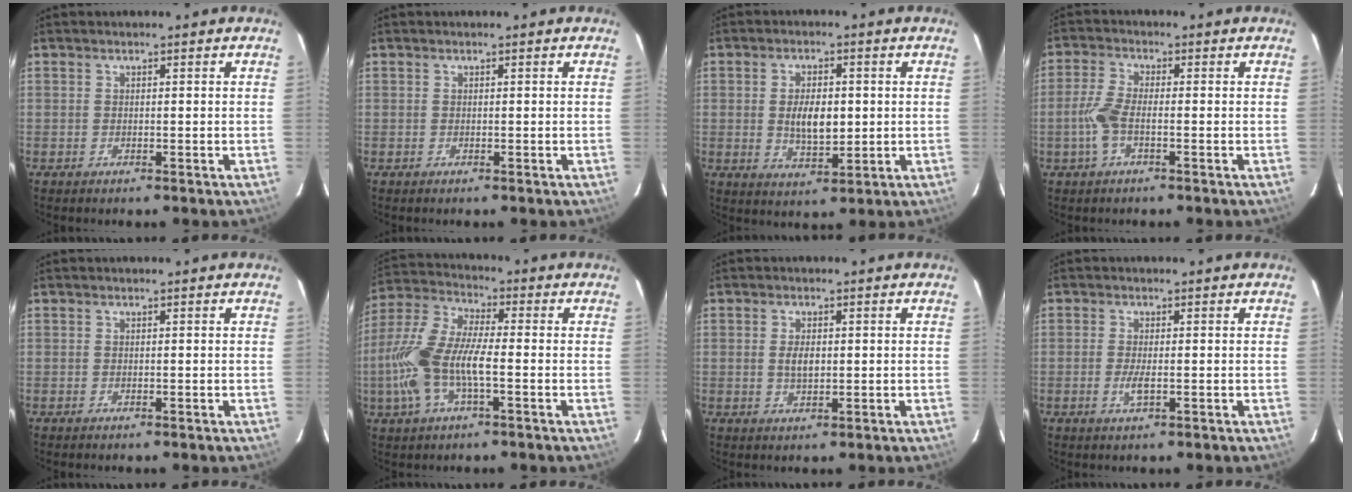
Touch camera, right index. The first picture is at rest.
{"total": 0.0}
{"total": 7.1, "force": [0.2, 3.6, 6.1], "torque": [-0.112, -0.002, 0.008]}
{"total": 5.0, "force": [-1.6, 1.4, 4.5], "torque": [-0.106, 0.004, -0.033]}
{"total": 0.0}
{"total": 13.7, "force": [-3.0, 4.6, 12.5], "torque": [-0.274, 0.003, -0.061]}
{"total": 3.0, "force": [0.1, 1.6, 2.5], "torque": [-0.046, 0.000, 0.003]}
{"total": 2.5, "force": [-0.6, 0.5, 2.4], "torque": [-0.049, -0.004, -0.011]}